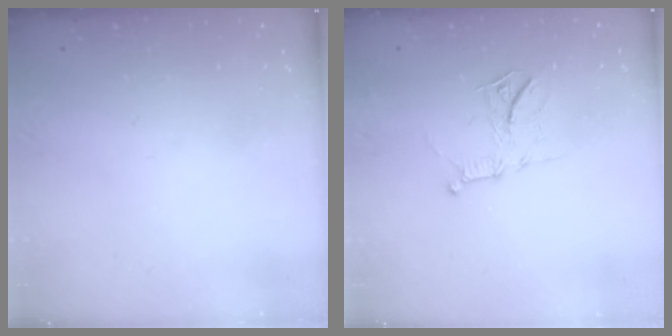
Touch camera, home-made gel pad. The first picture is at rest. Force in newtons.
{"total": 10.6, "press": 10.6, "slide": 0.8}